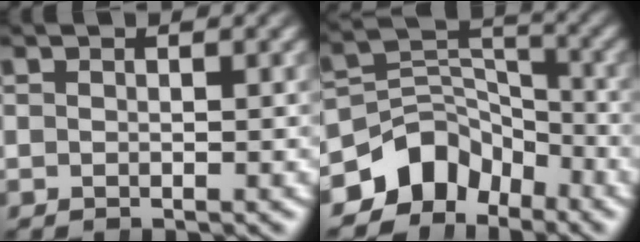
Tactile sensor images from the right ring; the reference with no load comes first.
{"total": 9.4, "force": [-4.0, 7.3, 4.4], "torque": [-0.066, -0.020, -0.069]}